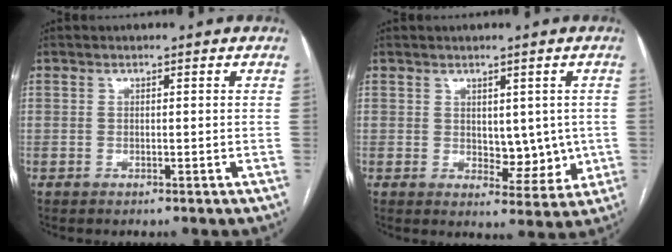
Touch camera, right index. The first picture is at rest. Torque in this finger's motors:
{"motor_torque": [0.32, 0.24, 0.06, 0.01]}